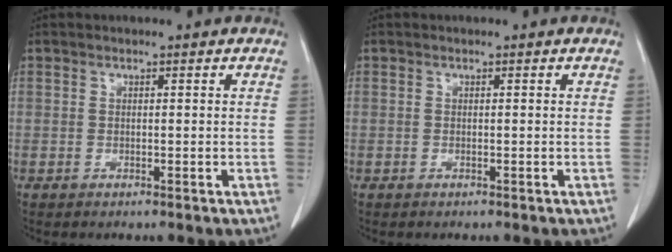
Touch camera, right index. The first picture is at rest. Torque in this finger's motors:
{"motor_torque": [0.02, 0.01, 0.01, 0.01]}